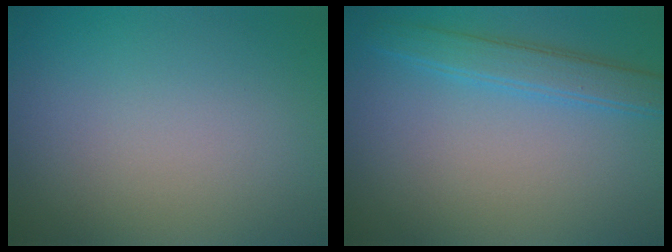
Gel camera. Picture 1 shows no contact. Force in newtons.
{"total": 2.4, "press": 2.4, "slide": 0.2}